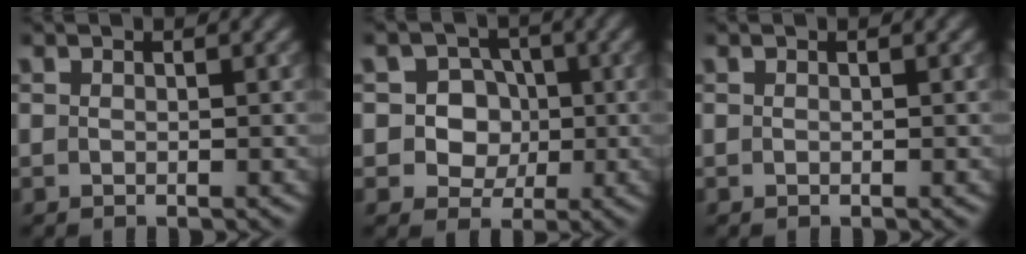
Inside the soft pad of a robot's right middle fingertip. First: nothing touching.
{"total": 5.6, "force": [0.4, 5.0, 2.4], "torque": [-0.010, 0.023, -0.010]}
{"total": 0.0}